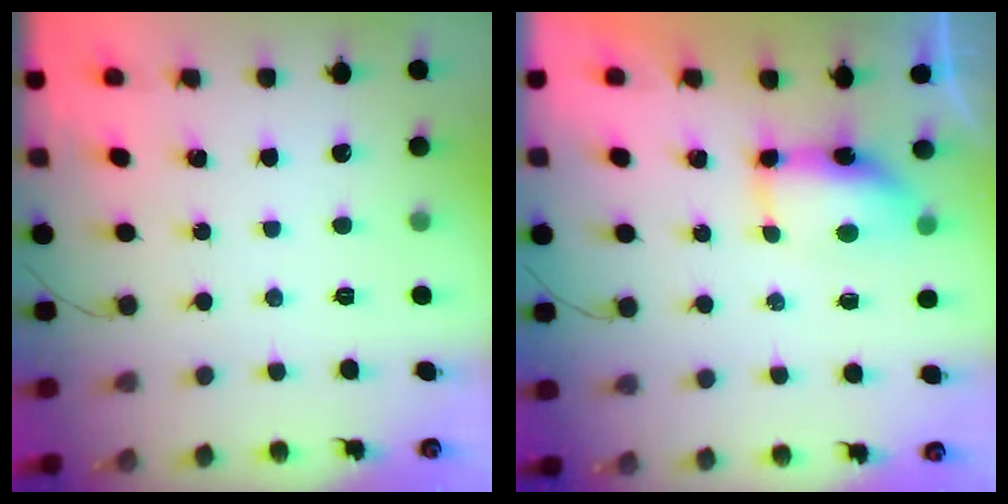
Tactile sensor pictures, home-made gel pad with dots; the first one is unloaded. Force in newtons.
{"total": 7.4, "press": 7.3, "slide": 1.6}